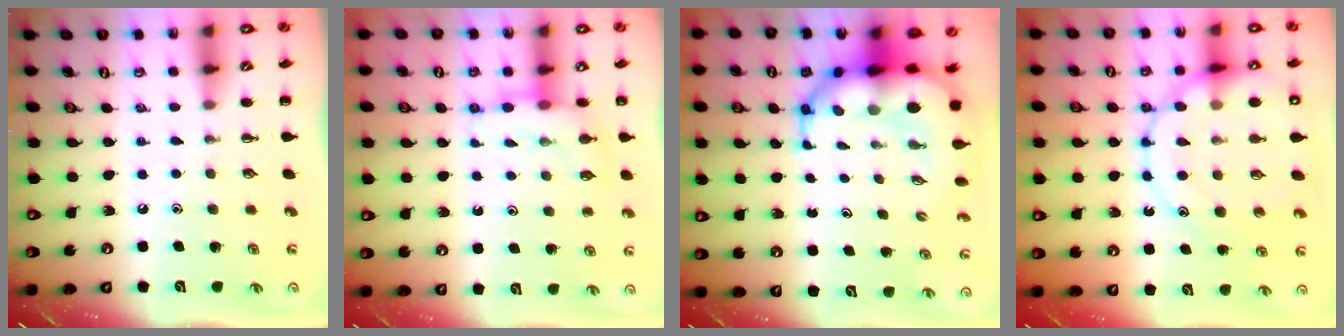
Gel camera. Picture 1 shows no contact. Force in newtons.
{"total": 8.5, "press": 8.4, "slide": 0.7}
{"total": 12.4, "press": 12.0, "slide": 3.1}
{"total": 19.5, "press": 19.3, "slide": 2.9}